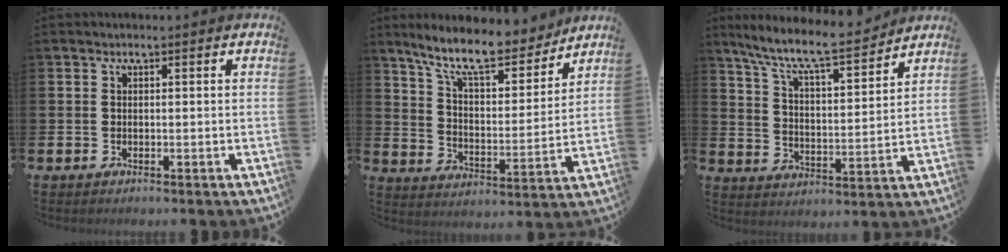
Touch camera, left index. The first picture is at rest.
{"total": 11.3, "force": [9.7, 2.8, 5.0], "torque": [-0.124, -0.057, 0.170]}
{"total": 8.9, "force": [8.0, 1.2, 3.7], "torque": [-0.102, -0.054, 0.134]}